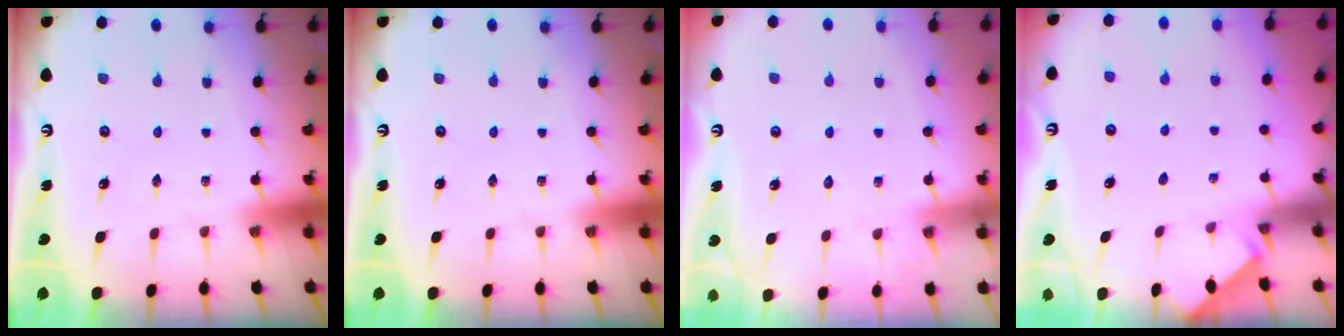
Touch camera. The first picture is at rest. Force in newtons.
{"total": 0.0}
{"total": 5.7, "press": 5.6, "slide": 0.6}
{"total": 1.3, "press": 1.3, "slide": 0.3}